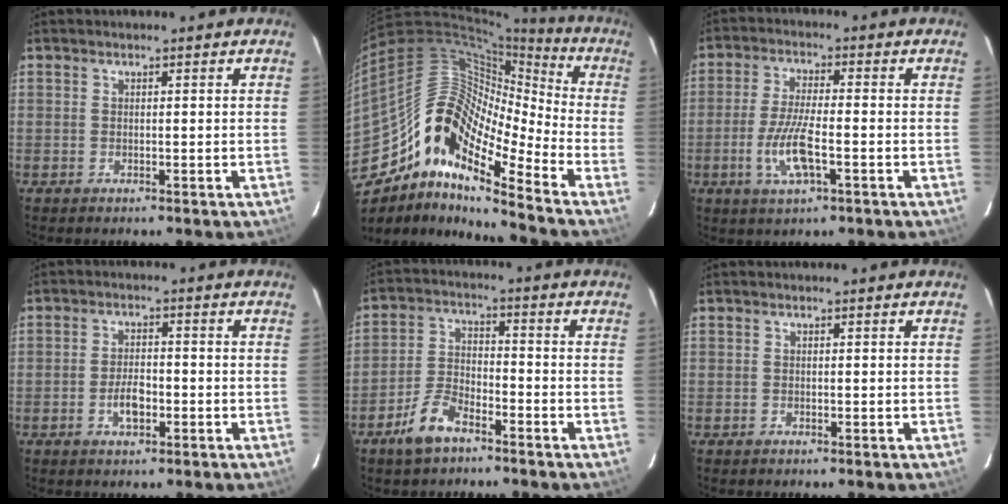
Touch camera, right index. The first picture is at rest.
{"total": 15.3, "force": [-10.0, 4.9, 10.4], "torque": [-0.161, 0.008, -0.208]}
{"total": 8.3, "force": [-2.9, 2.0, 7.5], "torque": [-0.159, -0.006, -0.058]}
{"total": 4.3, "force": [-1.7, 2.2, 3.3], "torque": [-0.066, 0.003, -0.029]}
{"total": 7.7, "force": [-5.5, 3.0, 4.4], "torque": [-0.102, 0.005, -0.106]}
{"total": 0.0}